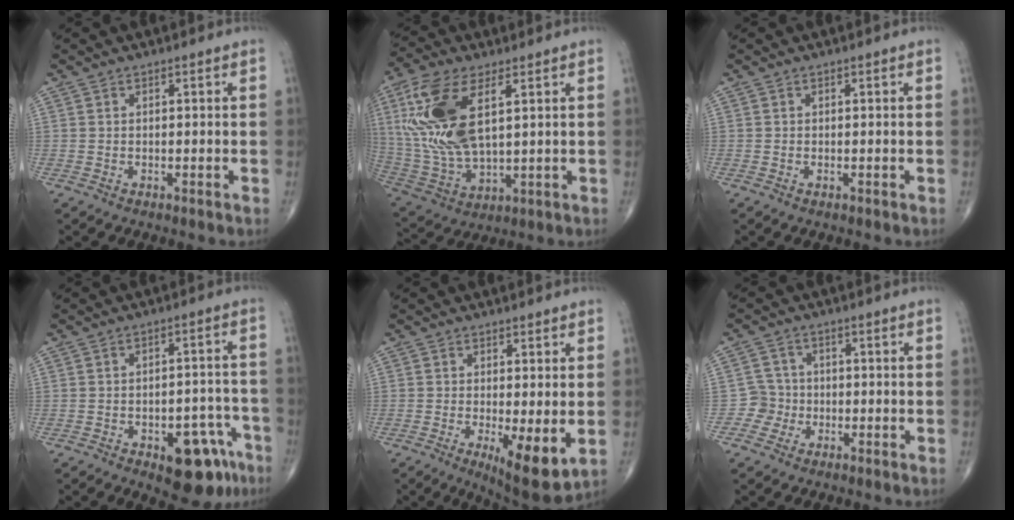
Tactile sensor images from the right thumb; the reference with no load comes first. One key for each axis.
{"total": 18.9, "fx": 5.1, "fy": 8.6, "fz": 16.1, "tx": -0.355, "ty": -0.016, "tz": 0.103}
{"total": 0.0}
{"total": 11.9, "fx": -6.5, "fy": 5.6, "fz": 8.3, "tx": -0.071, "ty": 0.045, "tz": -0.078}
{"total": 9.0, "fx": -1.8, "fy": 2.7, "fz": 8.4, "tx": -0.127, "ty": -0.027, "tz": -0.023}
{"total": 3.4, "fx": -1.1, "fy": 3.2, "fz": -0.2, "tx": 0.026, "ty": 0.012, "tz": -0.029}